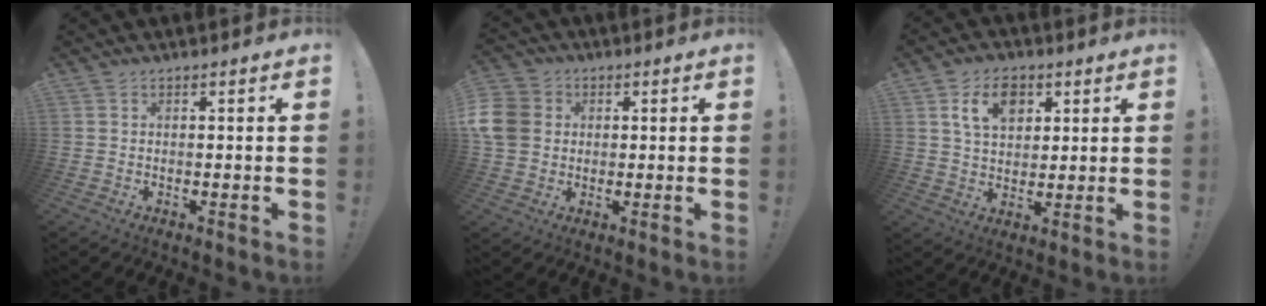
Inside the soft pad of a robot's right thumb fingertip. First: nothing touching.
{"total": 9.5, "force": [1.2, 8.2, 4.6], "torque": [-0.097, 0.008, 0.025]}
{"total": 9.7, "force": [4.2, 6.5, 5.8], "torque": [-0.097, 0.000, 0.079]}